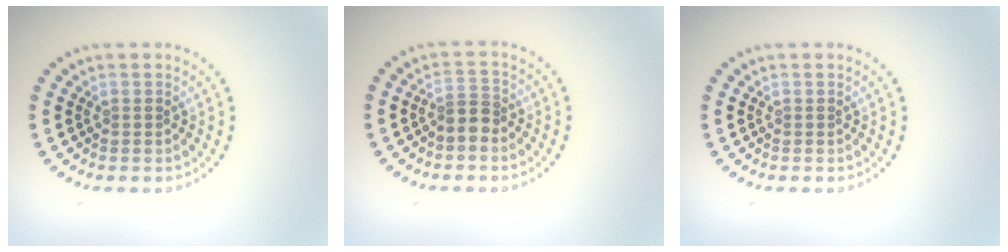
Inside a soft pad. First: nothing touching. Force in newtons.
{"total": 2.0, "press": 1.6, "slide": 1.2}
{"total": 0.0}